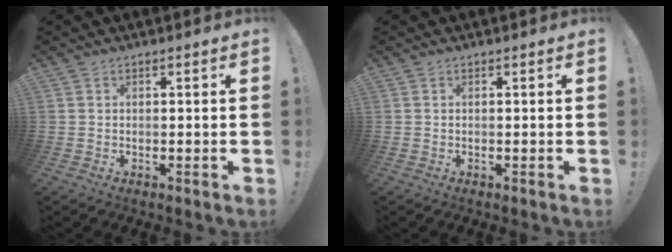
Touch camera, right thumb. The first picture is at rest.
{"total": 0.0}